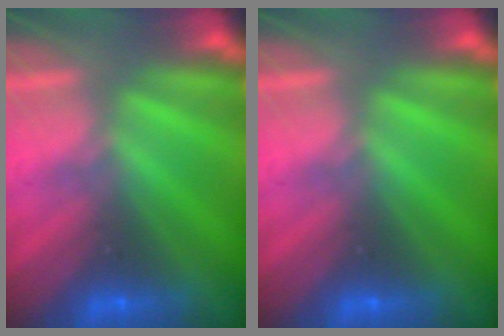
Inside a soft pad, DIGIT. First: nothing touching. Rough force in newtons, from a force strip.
{"total": 0.0}